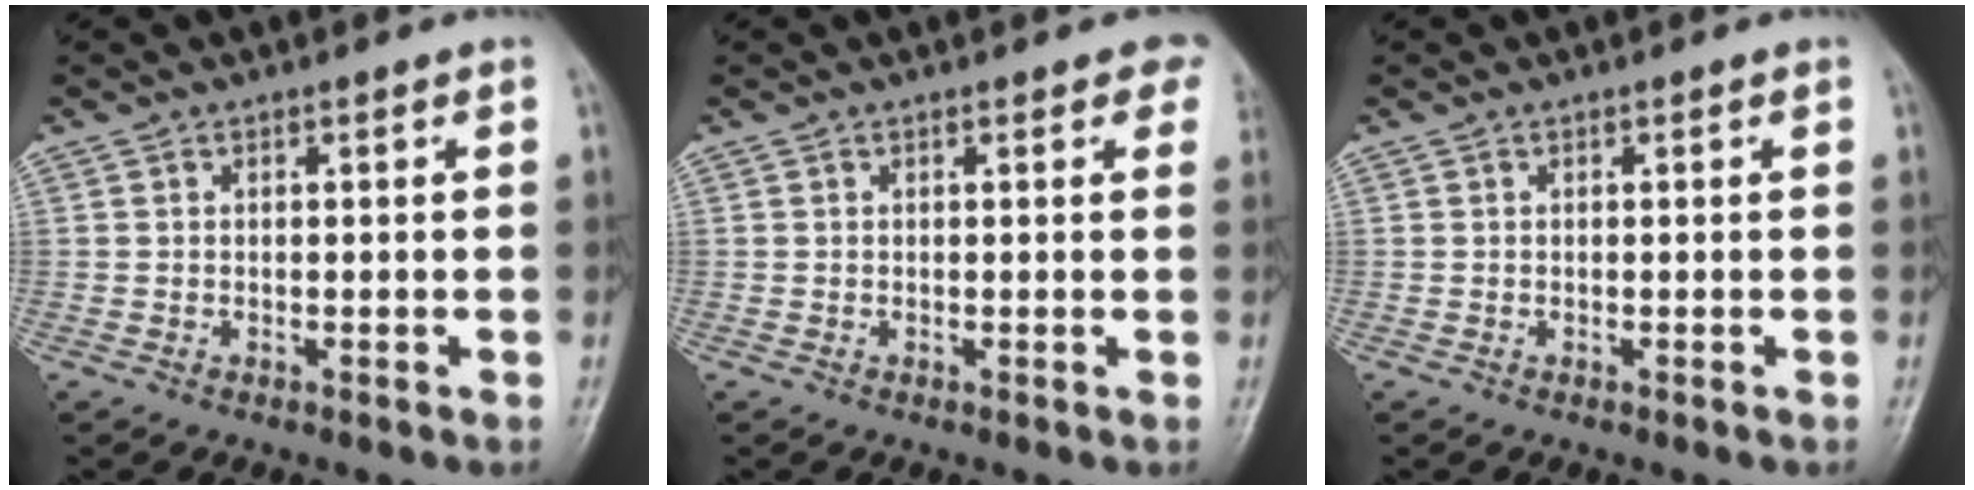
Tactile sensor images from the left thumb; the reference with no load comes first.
{"total": 2.6, "force": [1.5, 1.2, 1.7], "torque": [0.002, 0.001, 0.010]}
{"total": 0.0}